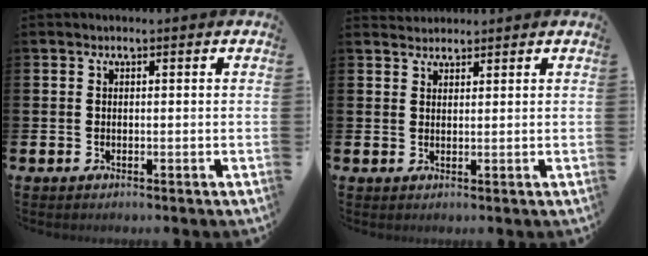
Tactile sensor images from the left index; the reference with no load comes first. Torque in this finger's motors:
{"motor_torque": [0.13, -0.26, 0.06, 0.00]}